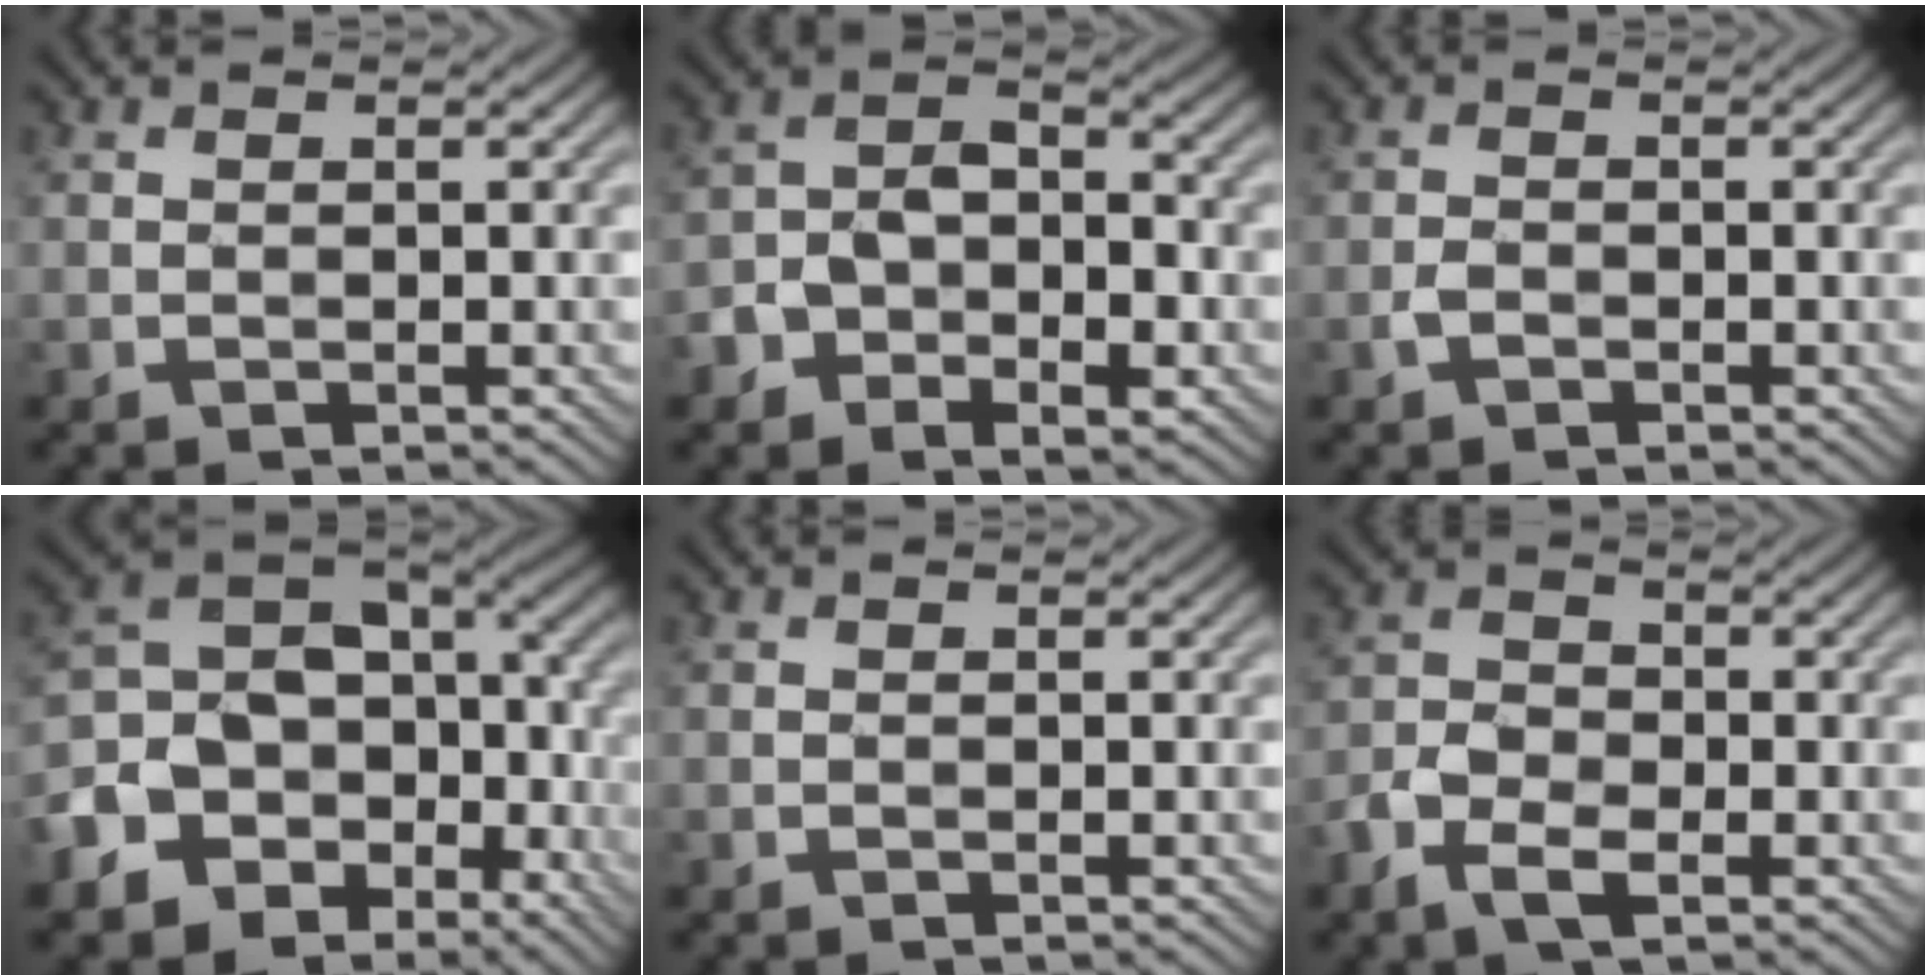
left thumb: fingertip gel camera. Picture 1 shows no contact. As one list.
[{"total": 7.9, "force": [-3.7, 5.0, 4.8], "torque": [-0.077, -0.005, -0.072]}, {"total": 1.3, "force": [-0.7, 0.7, 0.7], "torque": [-0.014, 0.001, -0.017]}, {"total": 15.3, "force": [-5.6, 11.5, 8.4], "torque": [-0.197, -0.026, -0.086]}, {"total": 0.0}, {"total": 5.0, "force": [-2.8, 2.8, 3.1], "torque": [-0.066, -0.005, -0.062]}]